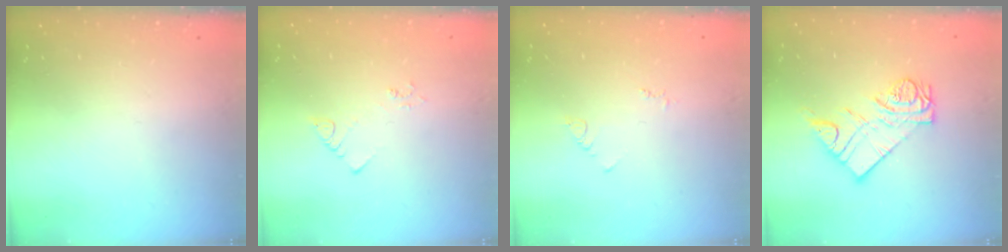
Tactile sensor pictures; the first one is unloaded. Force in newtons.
{"total": 2.4, "press": 2.4, "slide": 0.4}
{"total": 2.9, "press": 2.9, "slide": 0.4}
{"total": 11.0, "press": 11.0, "slide": 1.1}